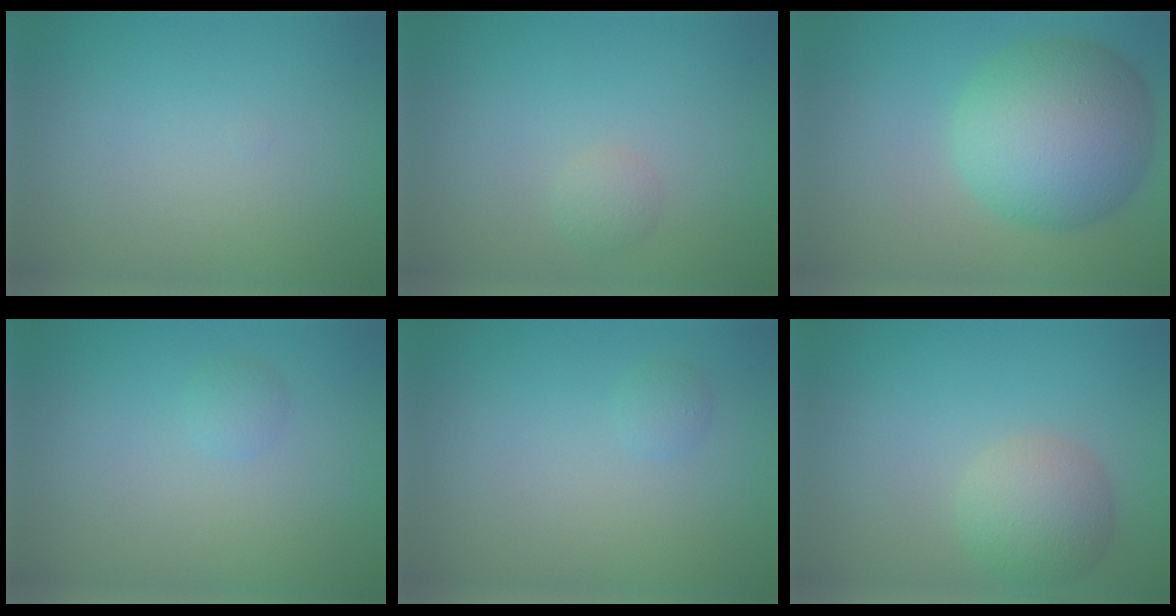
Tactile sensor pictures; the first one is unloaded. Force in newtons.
{"total": 1.1, "press": 1.1, "slide": 0.0}
{"total": 9.5, "press": 9.5, "slide": 0.3}
{"total": 0.9, "press": 0.8, "slide": 0.0}
{"total": 0.7, "press": 0.7, "slide": 0.1}
{"total": 3.8, "press": 3.8, "slide": 0.2}